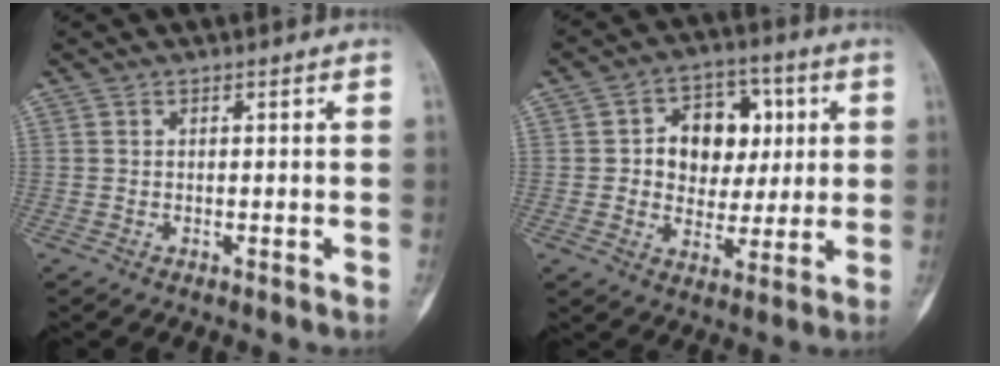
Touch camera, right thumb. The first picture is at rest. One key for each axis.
{"total": 12.5, "fx": 2.3, "fy": 9.6, "fz": 7.7, "tx": -0.056, "ty": 0.008, "tz": 0.036}